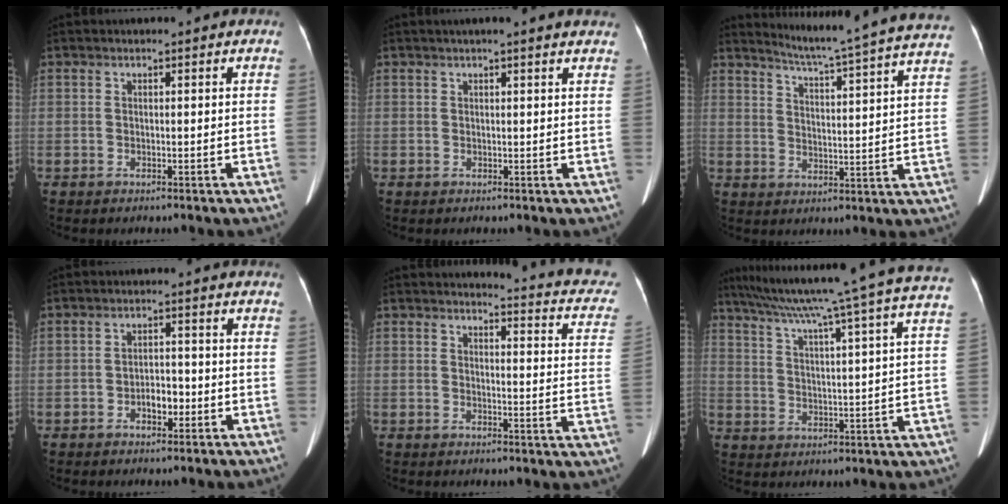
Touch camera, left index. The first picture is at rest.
{"total": 5.1, "force": [4.5, 0.3, 2.4], "torque": [-0.028, 0.022, 0.039]}
{"total": 21.3, "force": [19.5, -1.6, 8.4], "torque": [-0.136, -0.068, 0.240]}
{"total": 3.2, "force": [-1.4, 1.7, 2.3], "torque": [-0.036, 0.007, -0.022]}
{"total": 12.2, "force": [11.5, 1.9, 3.5], "torque": [-0.015, -0.063, 0.093]}
{"total": 26.0, "force": [21.6, -1.3, 14.4], "torque": [-0.243, -0.022, 0.285]}